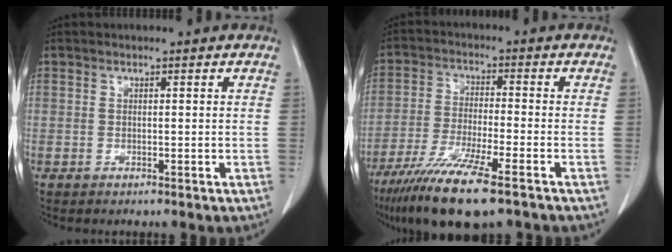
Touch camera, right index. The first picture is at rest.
{"total": 13.2, "force": [-8.9, 1.2, 9.7], "torque": [-0.184, -0.038, -0.154]}